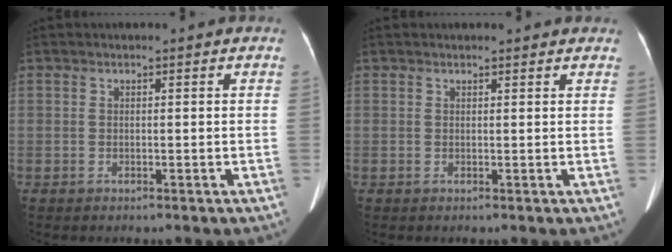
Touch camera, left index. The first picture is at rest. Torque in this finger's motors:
{"motor_torque": [1.08, -1.07, 0.01, 0.00]}